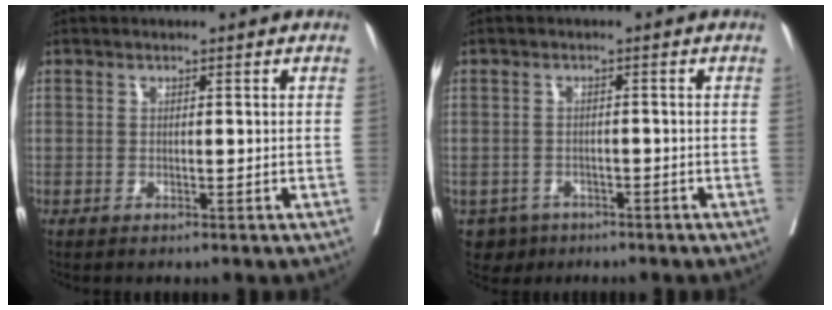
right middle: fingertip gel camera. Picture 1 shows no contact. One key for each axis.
{"total": 3.6, "fx": -2.4, "fy": 2.7, "fz": 0.2, "tx": -0.008, "ty": 0.003, "tz": -0.035}